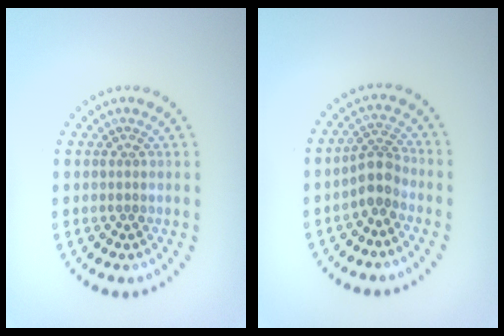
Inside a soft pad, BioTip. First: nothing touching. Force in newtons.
{"total": 2.6, "press": 2.0, "slide": 1.6}